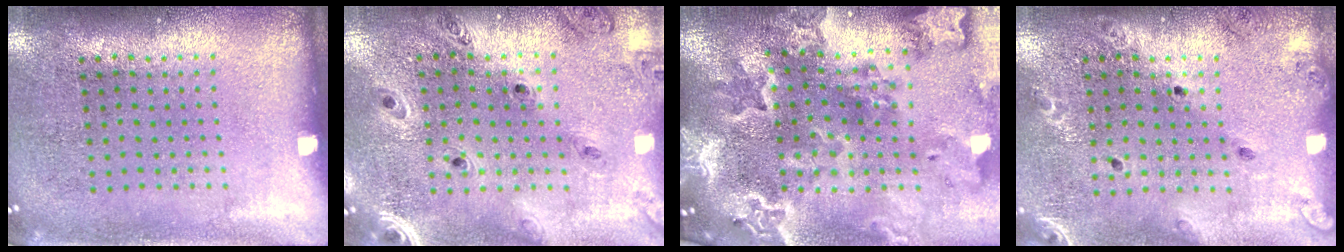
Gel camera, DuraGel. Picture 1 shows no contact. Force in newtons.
{"total": 1.3, "press": 1.3, "slide": 0.1}
{"total": 4.2, "press": 3.5, "slide": 2.4}
{"total": 1.4, "press": 1.4, "slide": 0.1}